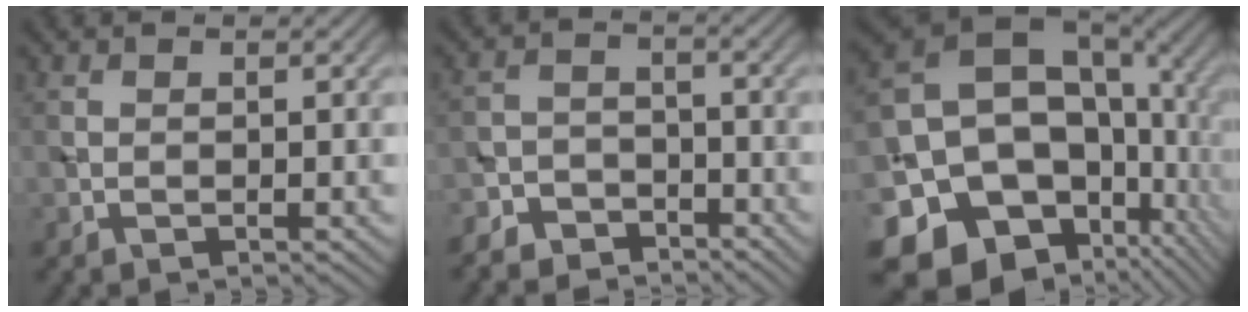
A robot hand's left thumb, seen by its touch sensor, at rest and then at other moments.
{"total": 6.2, "force": [-5.4, 2.8, 1.2], "torque": [-0.020, 0.000, -0.102]}
{"total": 21.4, "force": [-1.4, 17.2, 12.7], "torque": [-0.272, -0.017, 0.000]}